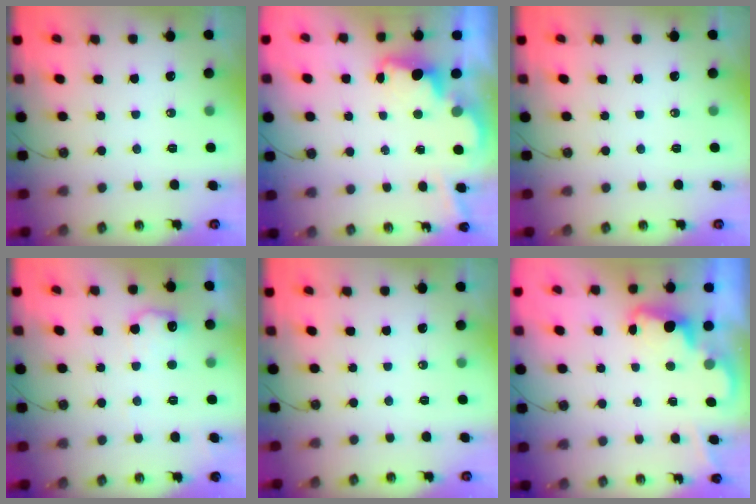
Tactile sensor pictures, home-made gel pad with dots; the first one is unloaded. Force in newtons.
{"total": 3.6, "press": 3.5, "slide": 0.7}
{"total": 0.0}
{"total": 10.5, "press": 10.5, "slide": 0.5}
{"total": 0.0}
{"total": 2.5, "press": 2.4, "slide": 0.5}